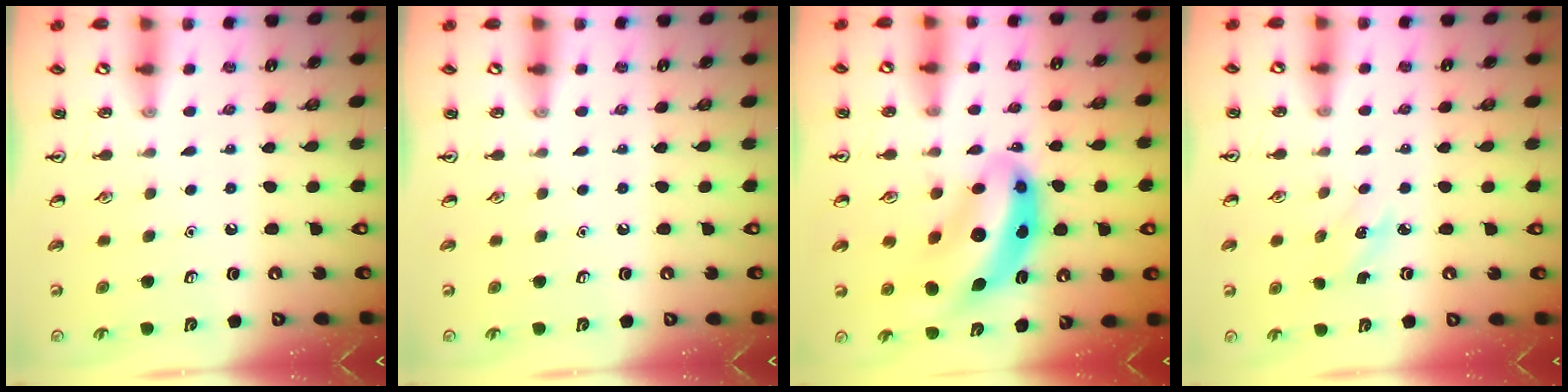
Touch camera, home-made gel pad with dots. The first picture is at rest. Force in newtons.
{"total": 0.0}
{"total": 11.0, "press": 10.5, "slide": 3.3}
{"total": 2.7, "press": 2.5, "slide": 1.0}